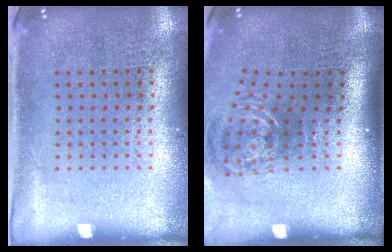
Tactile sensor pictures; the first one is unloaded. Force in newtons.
{"total": 1.8, "press": 1.3, "slide": 1.3}